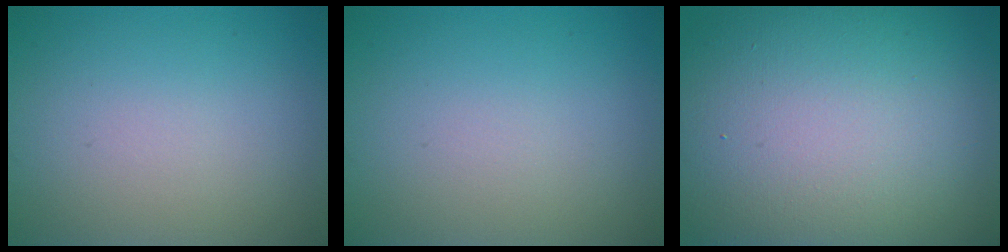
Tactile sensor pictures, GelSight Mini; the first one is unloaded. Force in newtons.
{"total": 0.0}
{"total": 19.4, "press": 19.4, "slide": 0.6}